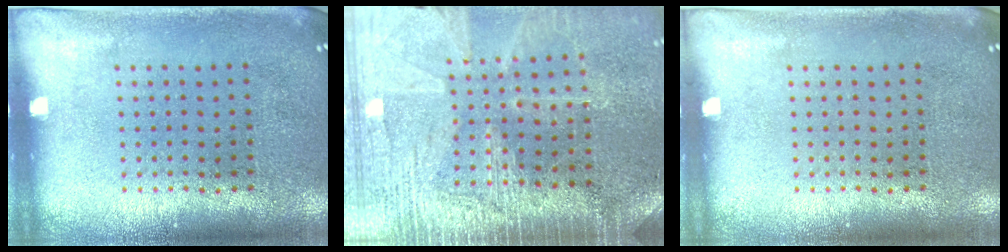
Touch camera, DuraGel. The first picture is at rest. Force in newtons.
{"total": 3.5, "press": 3.3, "slide": 1.2}
{"total": 0.0}